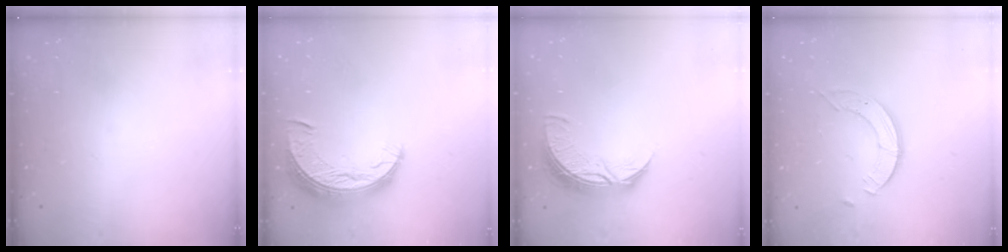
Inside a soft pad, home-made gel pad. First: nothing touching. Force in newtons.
{"total": 10.0, "press": 10.0, "slide": 0.7}
{"total": 9.5, "press": 9.5, "slide": 0.6}
{"total": 3.6, "press": 3.5, "slide": 0.3}